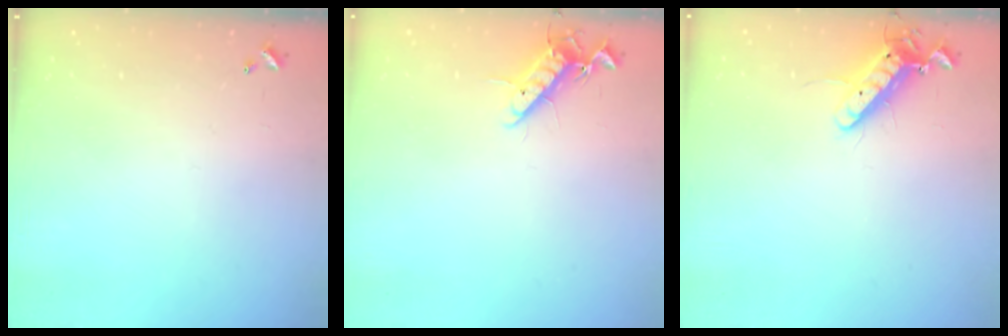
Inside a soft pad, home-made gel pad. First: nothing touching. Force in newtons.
{"total": 12.1, "press": 11.9, "slide": 2.0}
{"total": 11.8, "press": 11.6, "slide": 2.2}